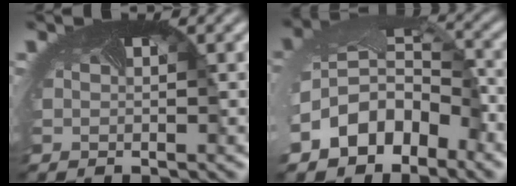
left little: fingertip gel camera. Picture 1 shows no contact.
{"total": 8.5, "force": [-4.1, 5.7, 4.7], "torque": [-0.108, -0.015, -0.077]}